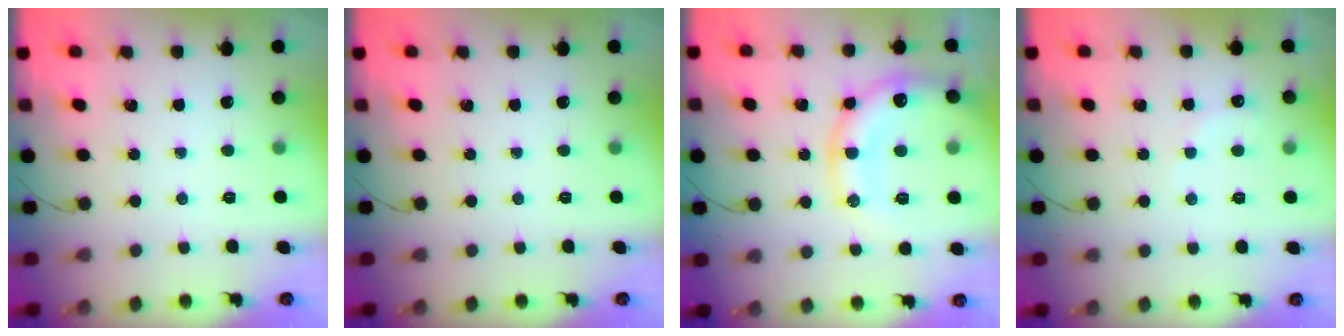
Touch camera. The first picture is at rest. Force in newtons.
{"total": 0.0}
{"total": 17.6, "press": 17.4, "slide": 2.7}
{"total": 6.5, "press": 6.3, "slide": 1.6}